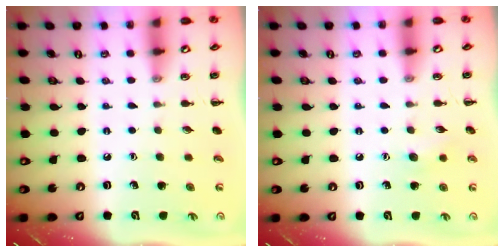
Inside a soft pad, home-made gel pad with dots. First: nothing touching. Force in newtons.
{"total": 5.6, "press": 5.5, "slide": 1.4}